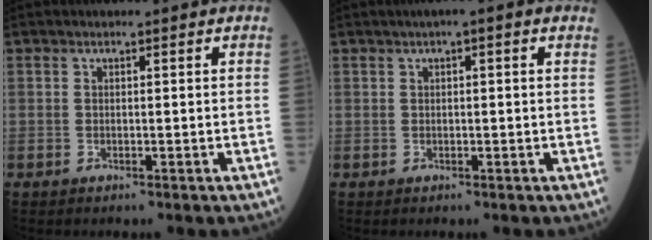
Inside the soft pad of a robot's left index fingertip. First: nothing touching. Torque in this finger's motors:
{"motor_torque": [-0.01, 0.01, 0.00, 0.00]}